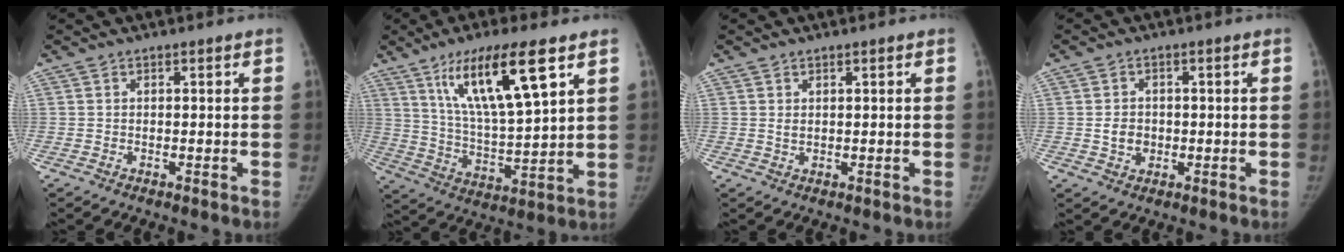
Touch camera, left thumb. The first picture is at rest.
{"total": 17.2, "force": [8.8, 3.6, 14.3], "torque": [-0.246, -0.040, 0.167]}
{"total": 1.3, "force": [0.7, 0.5, 1.0], "torque": [-0.018, -0.004, 0.017]}
{"total": 3.6, "force": [-0.2, 3.1, 1.9], "torque": [-0.020, 0.002, -0.001]}